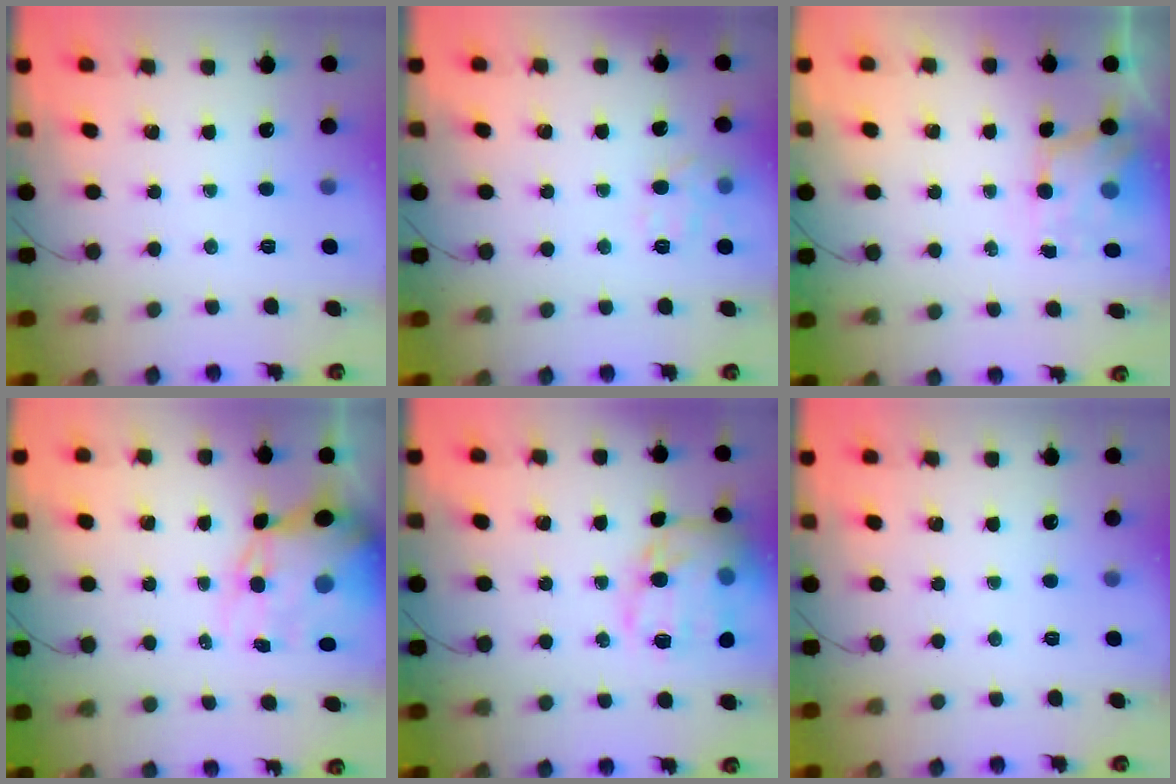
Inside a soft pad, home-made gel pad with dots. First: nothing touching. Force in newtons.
{"total": 6.0, "press": 5.9, "slide": 1.1}
{"total": 5.6, "press": 5.4, "slide": 1.1}
{"total": 12.1, "press": 11.7, "slide": 3.0}
{"total": 17.7, "press": 17.7, "slide": 1.2}
{"total": 0.0}